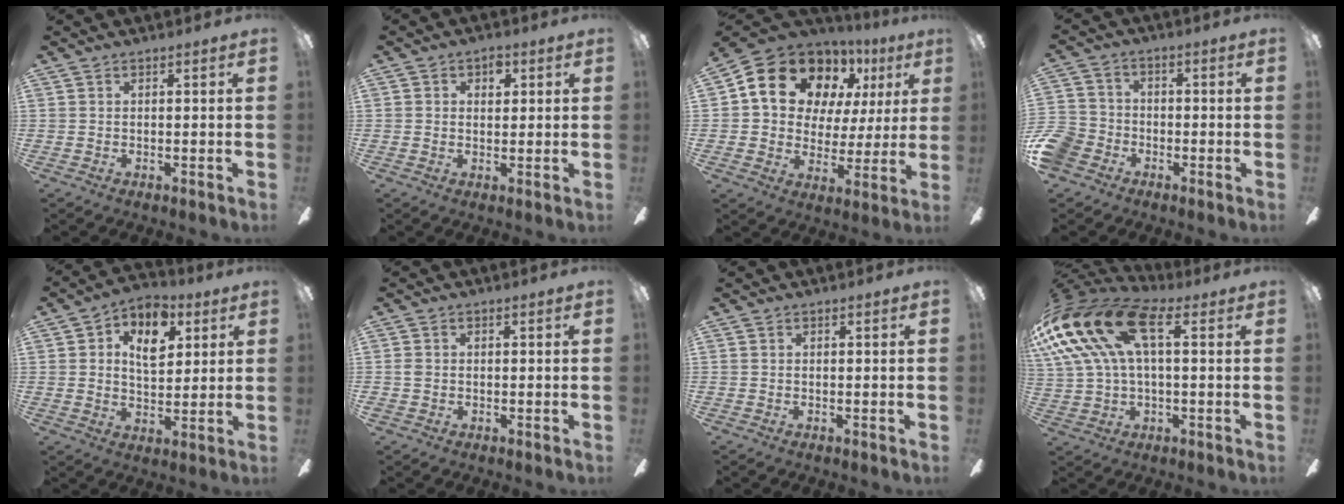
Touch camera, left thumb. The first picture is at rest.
{"total": 3.5, "force": [1.4, 2.5, 2.0], "torque": [-0.009, -0.003, 0.017]}
{"total": 16.5, "force": [8.6, 11.8, 7.6], "torque": [-0.139, -0.032, 0.163]}
{"total": 7.9, "force": [-4.1, 6.1, 3.0], "torque": [-0.083, 0.033, -0.079]}
{"total": 9.9, "force": [3.7, 6.4, 6.6], "torque": [-0.090, 0.000, 0.061]}
{"total": 1.5, "force": [-0.4, 1.2, 0.7], "torque": [-0.014, 0.006, -0.009]}
{"total": 0.0}
{"total": 21.0, "force": [5.3, 11.8, 16.5], "torque": [-0.348, -0.003, 0.094]}